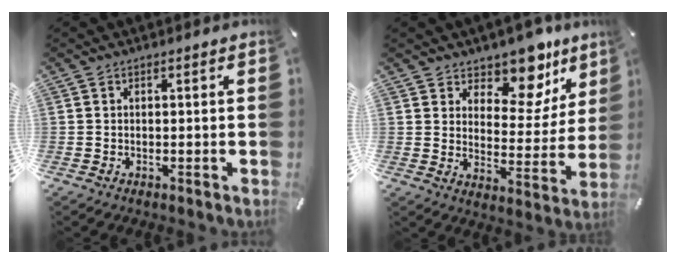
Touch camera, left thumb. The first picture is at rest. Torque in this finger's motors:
{"motor_torque": [1.06, -0.13, 0.42, -0.13, 0.06]}